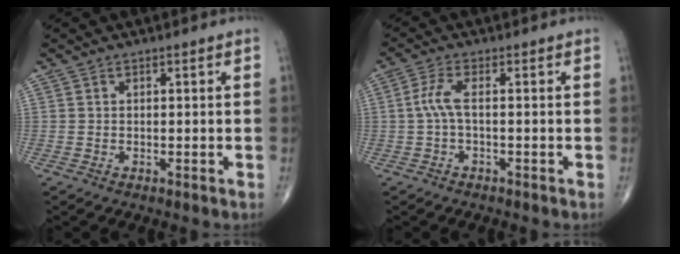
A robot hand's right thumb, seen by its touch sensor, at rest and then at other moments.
{"total": 3.6, "force": [-0.3, 0.8, 3.4], "torque": [-0.088, 0.009, -0.010]}